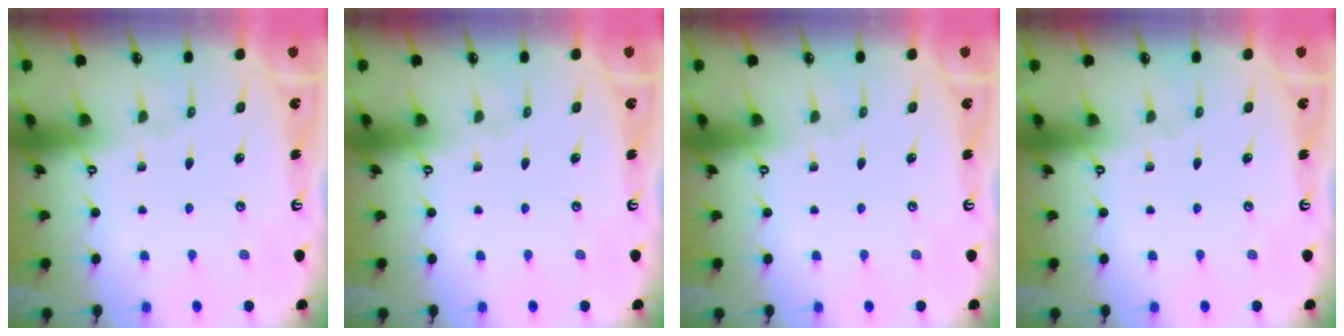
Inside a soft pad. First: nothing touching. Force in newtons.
{"total": 0.0}
{"total": 0.0}
{"total": 0.0}